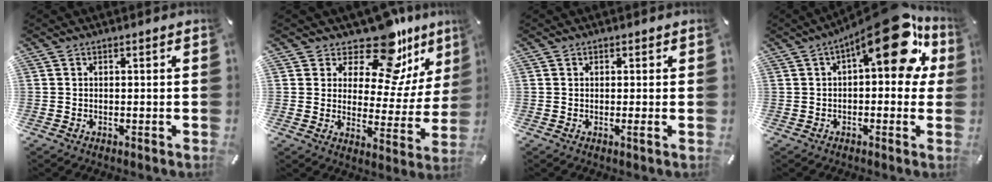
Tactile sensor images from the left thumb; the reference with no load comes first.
{"total": 14.5, "force": [11.8, 5.8, 6.0], "torque": [-0.101, -0.108, 0.201]}
{"total": 0.8, "force": [0.0, 0.1, 0.8], "torque": [-0.015, -0.002, 0.000]}
{"total": 19.0, "force": [7.8, 8.0, 15.4], "torque": [-0.206, -0.045, 0.119]}